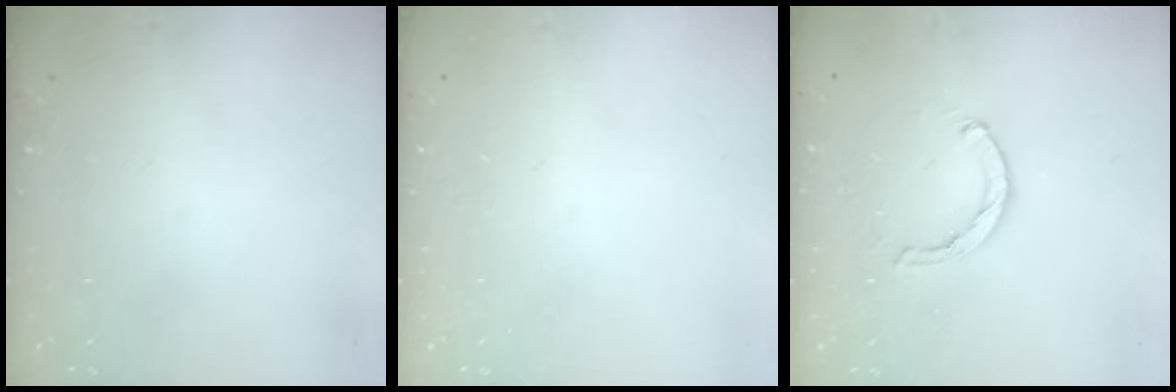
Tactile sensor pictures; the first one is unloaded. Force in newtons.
{"total": 0.0}
{"total": 2.1, "press": 2.1, "slide": 0.3}